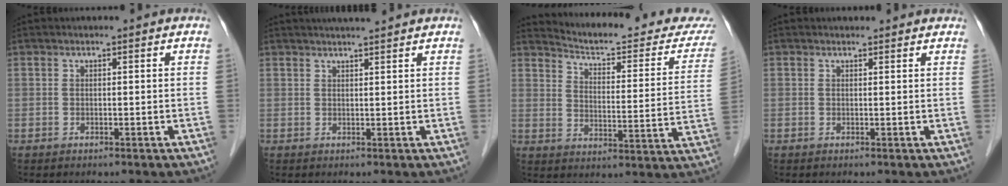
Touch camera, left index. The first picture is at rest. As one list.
[{"total": 4.7, "force": [4.2, -0.2, 2.0], "torque": [-0.028, 0.022, 0.060]}, {"total": 21.1, "force": [20.2, 2.6, 5.2], "torque": [-0.061, -0.074, 0.248]}, {"total": 3.2, "force": [2.9, 1.1, 0.6], "torque": [-0.005, 0.017, 0.026]}]